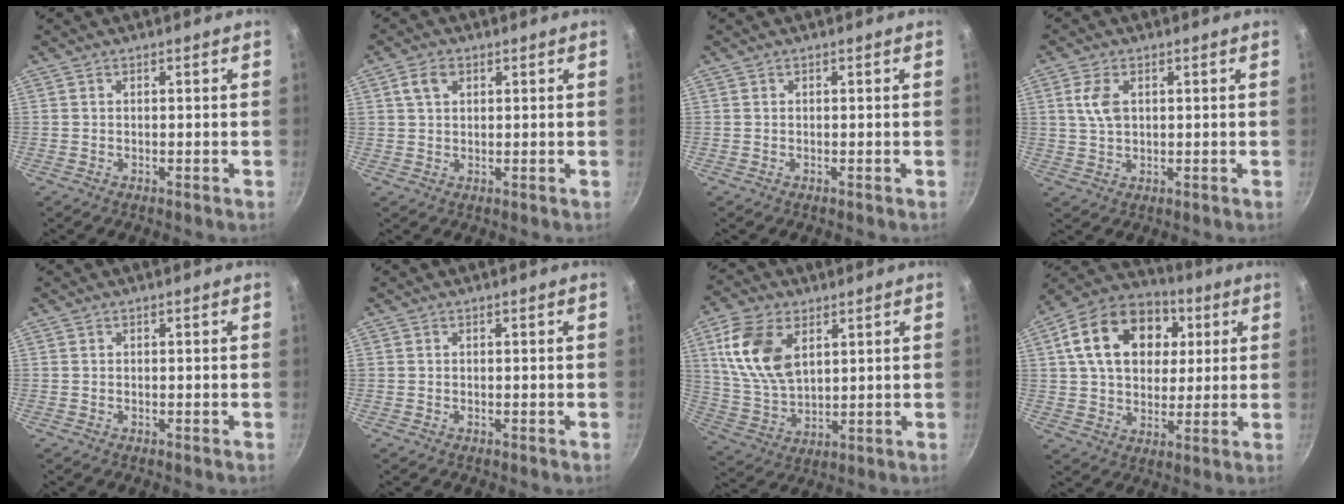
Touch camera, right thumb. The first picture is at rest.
{"total": 3.8, "force": [1.5, 2.5, 2.4], "torque": [-0.035, 0.003, 0.027]}
{"total": 0.0}
{"total": 4.9, "force": [1.3, 2.9, 3.7], "torque": [-0.071, -0.001, 0.026]}
{"total": 0.0}
{"total": 0.0}
{"total": 14.0, "force": [4.9, 8.4, 10.0], "torque": [-0.182, -0.017, 0.105]}
{"total": 19.6, "force": [5.5, 14.1, 12.5], "torque": [-0.190, 0.015, 0.080]}